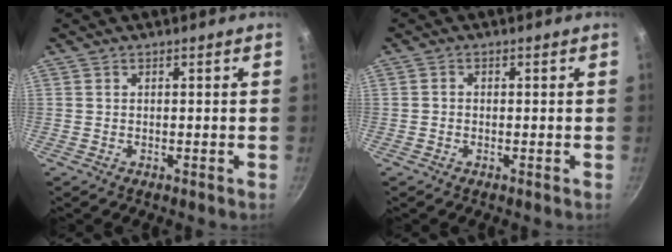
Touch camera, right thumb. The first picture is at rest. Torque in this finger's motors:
{"motor_torque": [-0.36, -0.29, 0.20, -0.56, 0.05]}